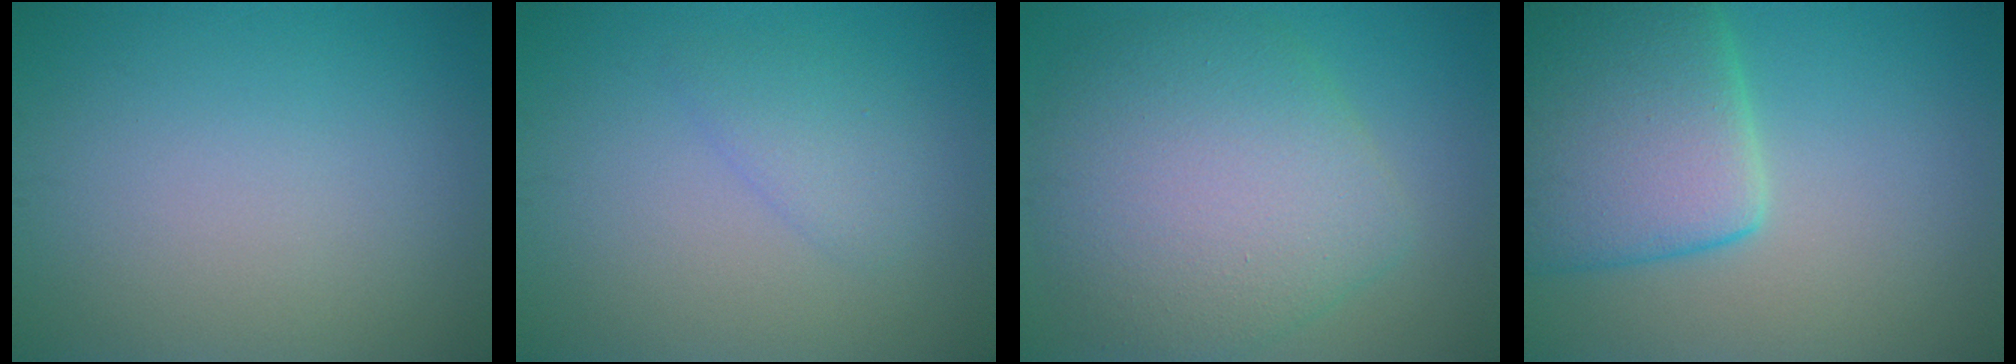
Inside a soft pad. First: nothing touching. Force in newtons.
{"total": 1.9, "press": 1.9, "slide": 0.1}
{"total": 8.4, "press": 8.4, "slide": 0.5}
{"total": 8.7, "press": 8.6, "slide": 0.8}